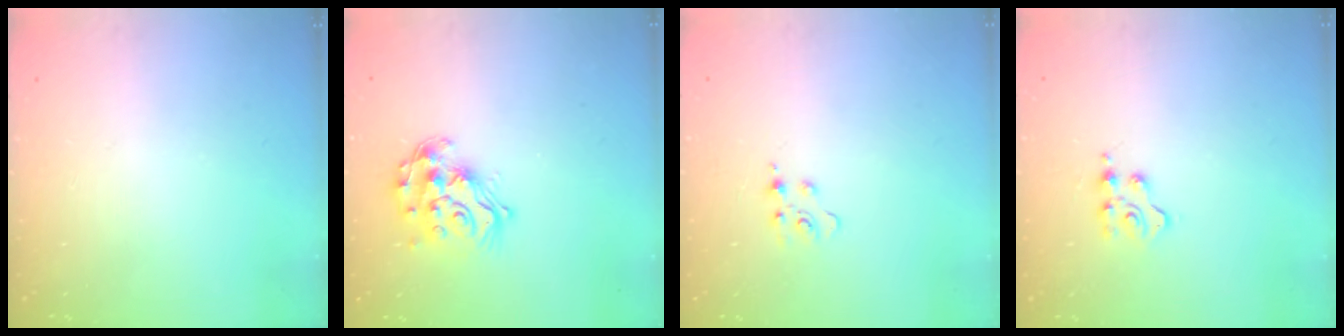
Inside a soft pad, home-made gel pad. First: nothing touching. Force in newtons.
{"total": 15.6, "press": 15.5, "slide": 1.2}
{"total": 4.3, "press": 4.3, "slide": 0.5}
{"total": 3.7, "press": 3.6, "slide": 0.6}